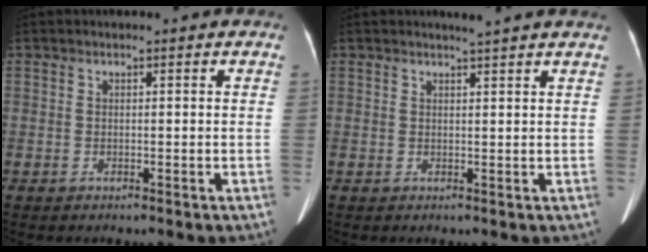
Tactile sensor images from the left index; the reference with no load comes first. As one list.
[{"total": 3.6, "force": [3.2, -0.6, 1.5], "torque": [-0.021, 0.006, 0.036]}]